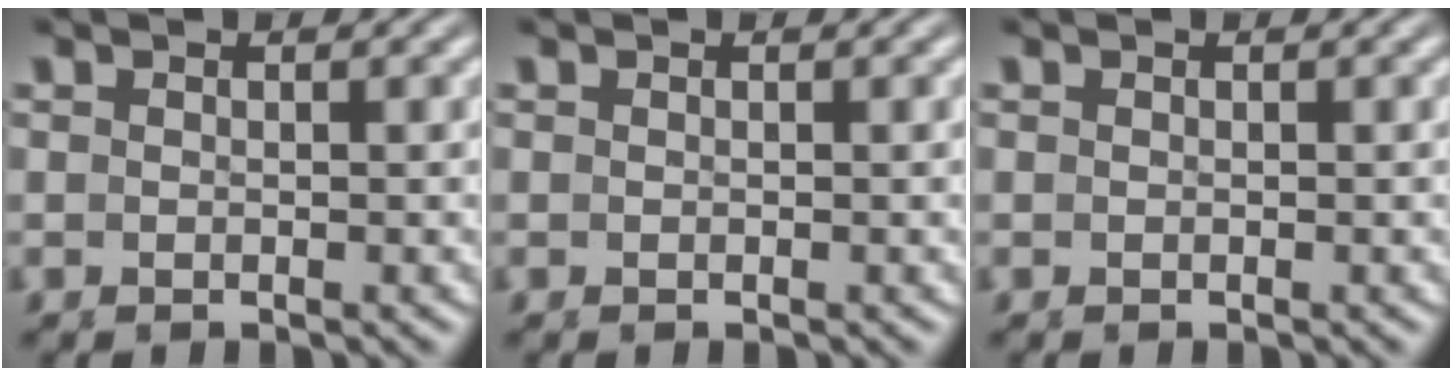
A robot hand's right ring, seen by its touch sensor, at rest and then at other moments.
{"total": 0.0}
{"total": 0.0}